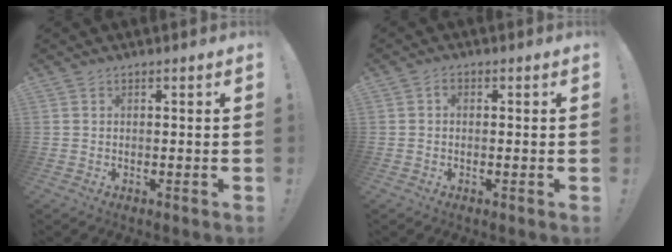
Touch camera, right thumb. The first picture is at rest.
{"total": 1.0, "force": [-0.3, 0.7, 0.7], "torque": [-0.014, 0.003, -0.005]}